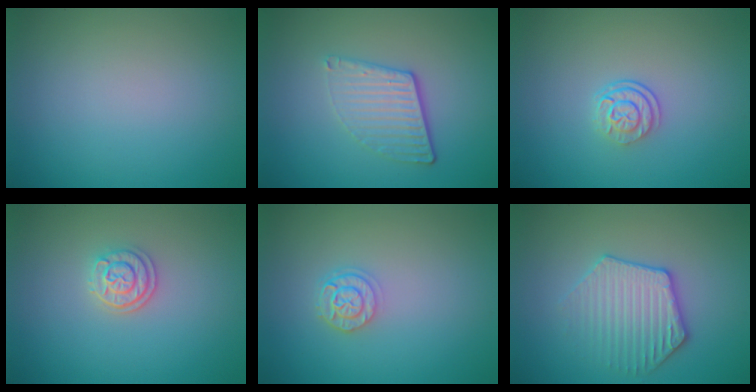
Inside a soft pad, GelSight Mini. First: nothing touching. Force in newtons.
{"total": 3.7, "press": 2.7, "slide": 2.5}
{"total": 2.4, "press": 1.8, "slide": 1.6}
{"total": 2.2, "press": 2.1, "slide": 0.9}
{"total": 2.4, "press": 2.0, "slide": 1.3}
{"total": 3.6, "press": 3.5, "slide": 0.7}